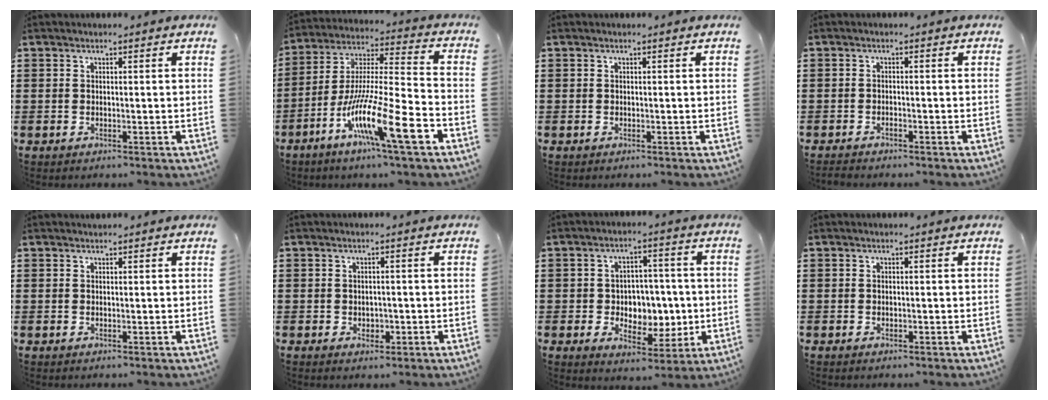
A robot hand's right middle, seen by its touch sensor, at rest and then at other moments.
{"total": 15.1, "force": [-8.5, 1.5, 12.4], "torque": [-0.243, -0.009, -0.158]}
{"total": 0.0}
{"total": 1.0, "force": [-0.9, 0.0, 0.3], "torque": [-0.007, -0.002, -0.018]}
{"total": 0.0}
{"total": 1.1, "force": [-0.3, 0.9, 0.6], "torque": [-0.005, 0.000, -0.010]}
{"total": 5.5, "force": [0.0, 5.0, 2.2], "torque": [-0.040, -0.002, -0.005]}
{"total": 0.0}